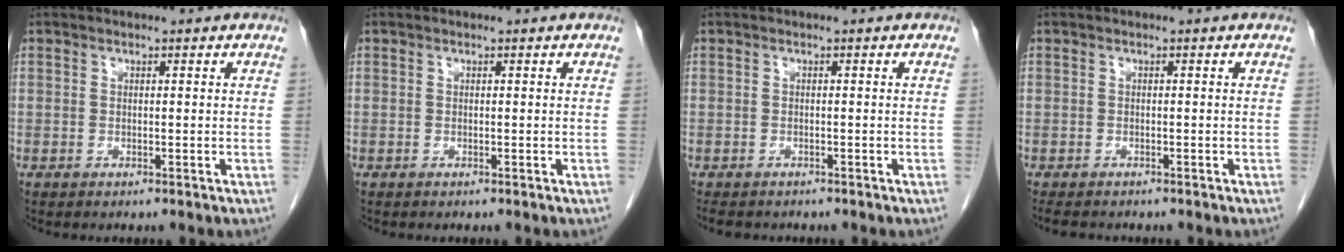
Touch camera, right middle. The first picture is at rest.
{"total": 0.0}
{"total": 4.0, "force": [-3.4, 1.6, 1.4], "torque": [-0.023, -0.007, -0.044]}
{"total": 3.4, "force": [-2.9, 1.1, 1.3], "torque": [-0.022, -0.008, -0.039]}